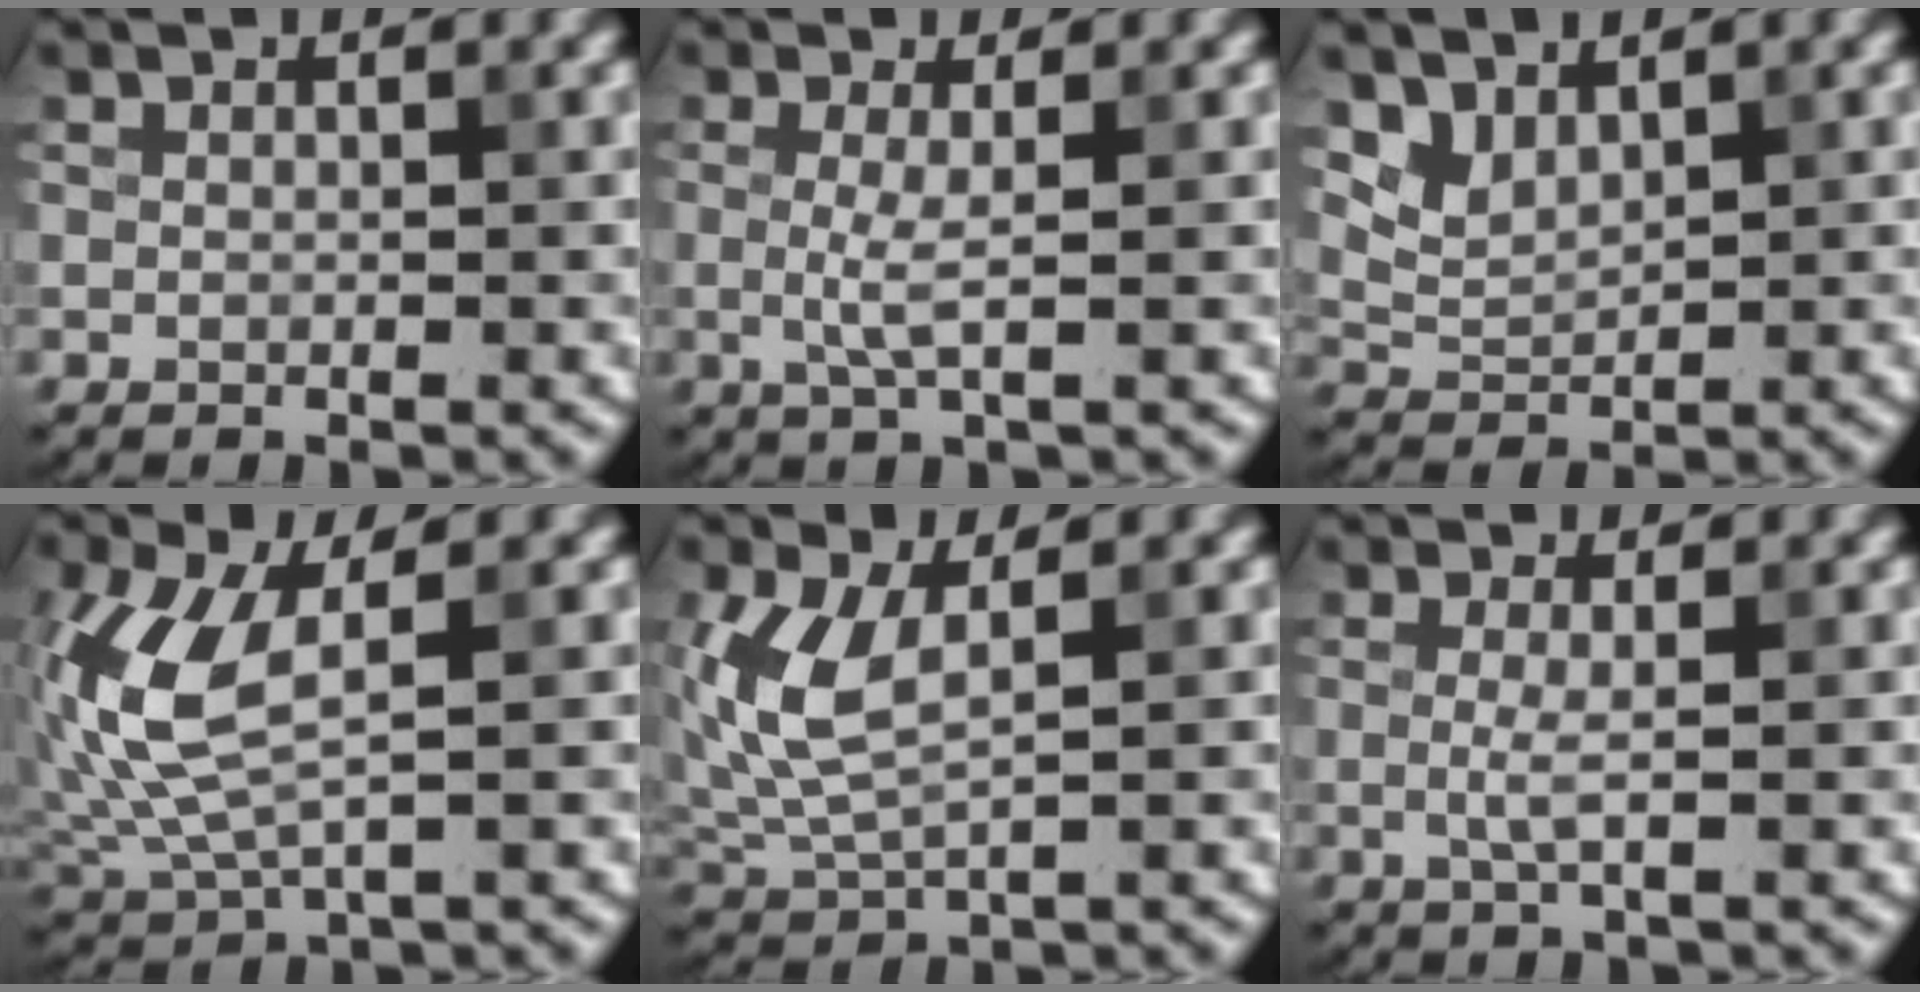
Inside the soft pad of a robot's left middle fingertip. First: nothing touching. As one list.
[{"total": 1.9, "force": [0.0, 0.2, 1.9], "torque": [-0.047, -0.005, -0.001]}, {"total": 2.4, "force": [2.0, 1.0, 0.8], "torque": [-0.029, -0.007, 0.053]}, {"total": 7.0, "force": [0.8, 3.3, 6.2], "torque": [-0.176, -0.003, 0.020]}, {"total": 5.0, "force": [1.1, 2.5, 4.2], "torque": [-0.116, -0.004, 0.028]}, {"total": 1.4, "force": [0.0, 0.2, 1.4], "torque": [-0.036, -0.005, -0.002]}]